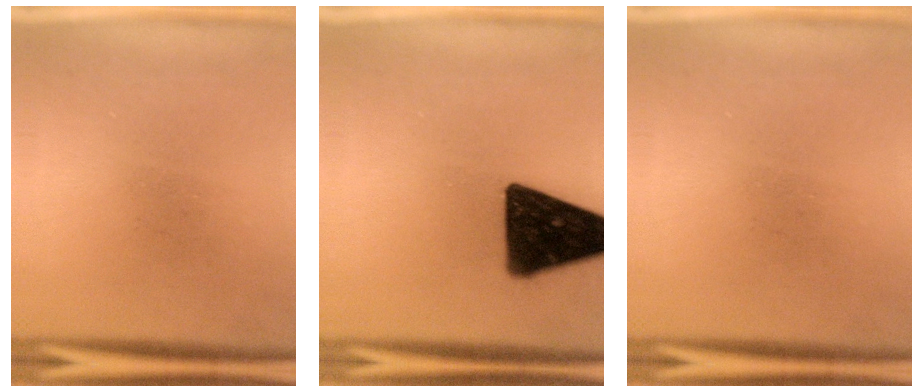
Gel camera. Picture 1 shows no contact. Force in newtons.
{"total": 17.4}
{"total": 0.0}